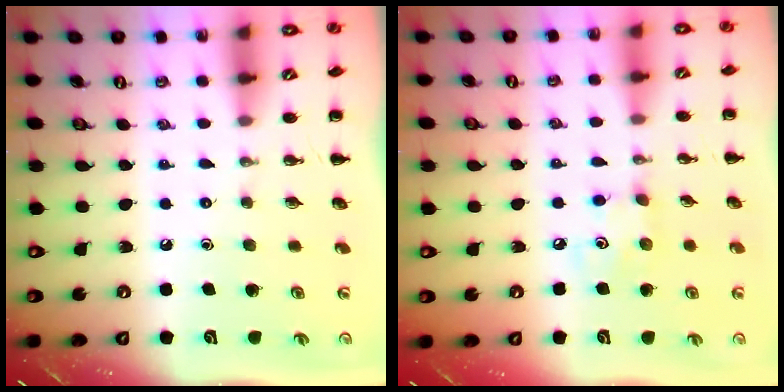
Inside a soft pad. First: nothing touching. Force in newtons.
{"total": 3.6, "press": 3.6, "slide": 0.6}